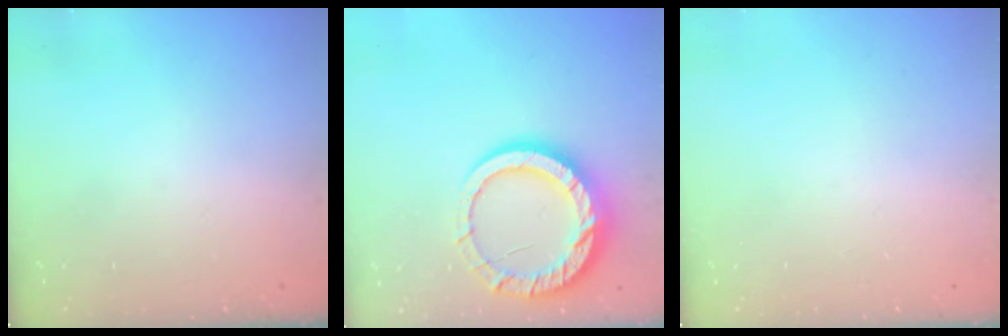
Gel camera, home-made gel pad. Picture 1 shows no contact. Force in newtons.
{"total": 16.0, "press": 15.9, "slide": 1.4}
{"total": 0.0}